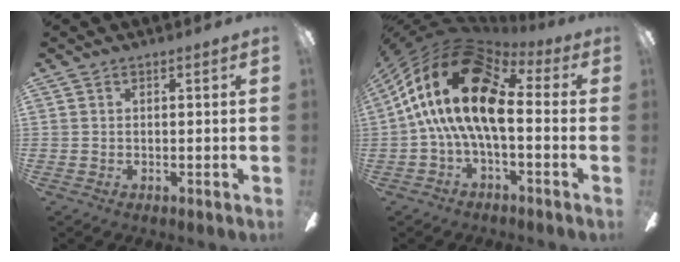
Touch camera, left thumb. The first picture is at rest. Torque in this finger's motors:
{"motor_torque": [-0.29, 2.14, 1.62, -1.14, 0.82]}